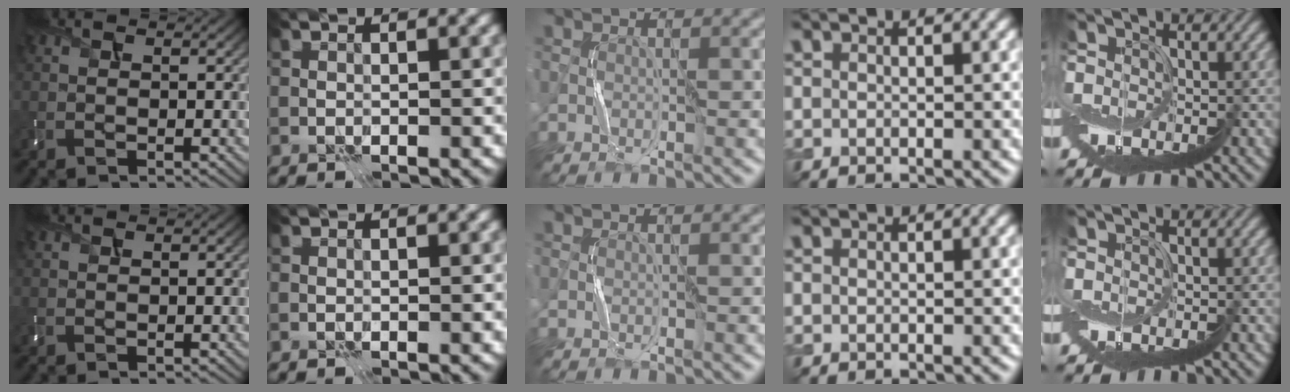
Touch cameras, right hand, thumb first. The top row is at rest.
{}